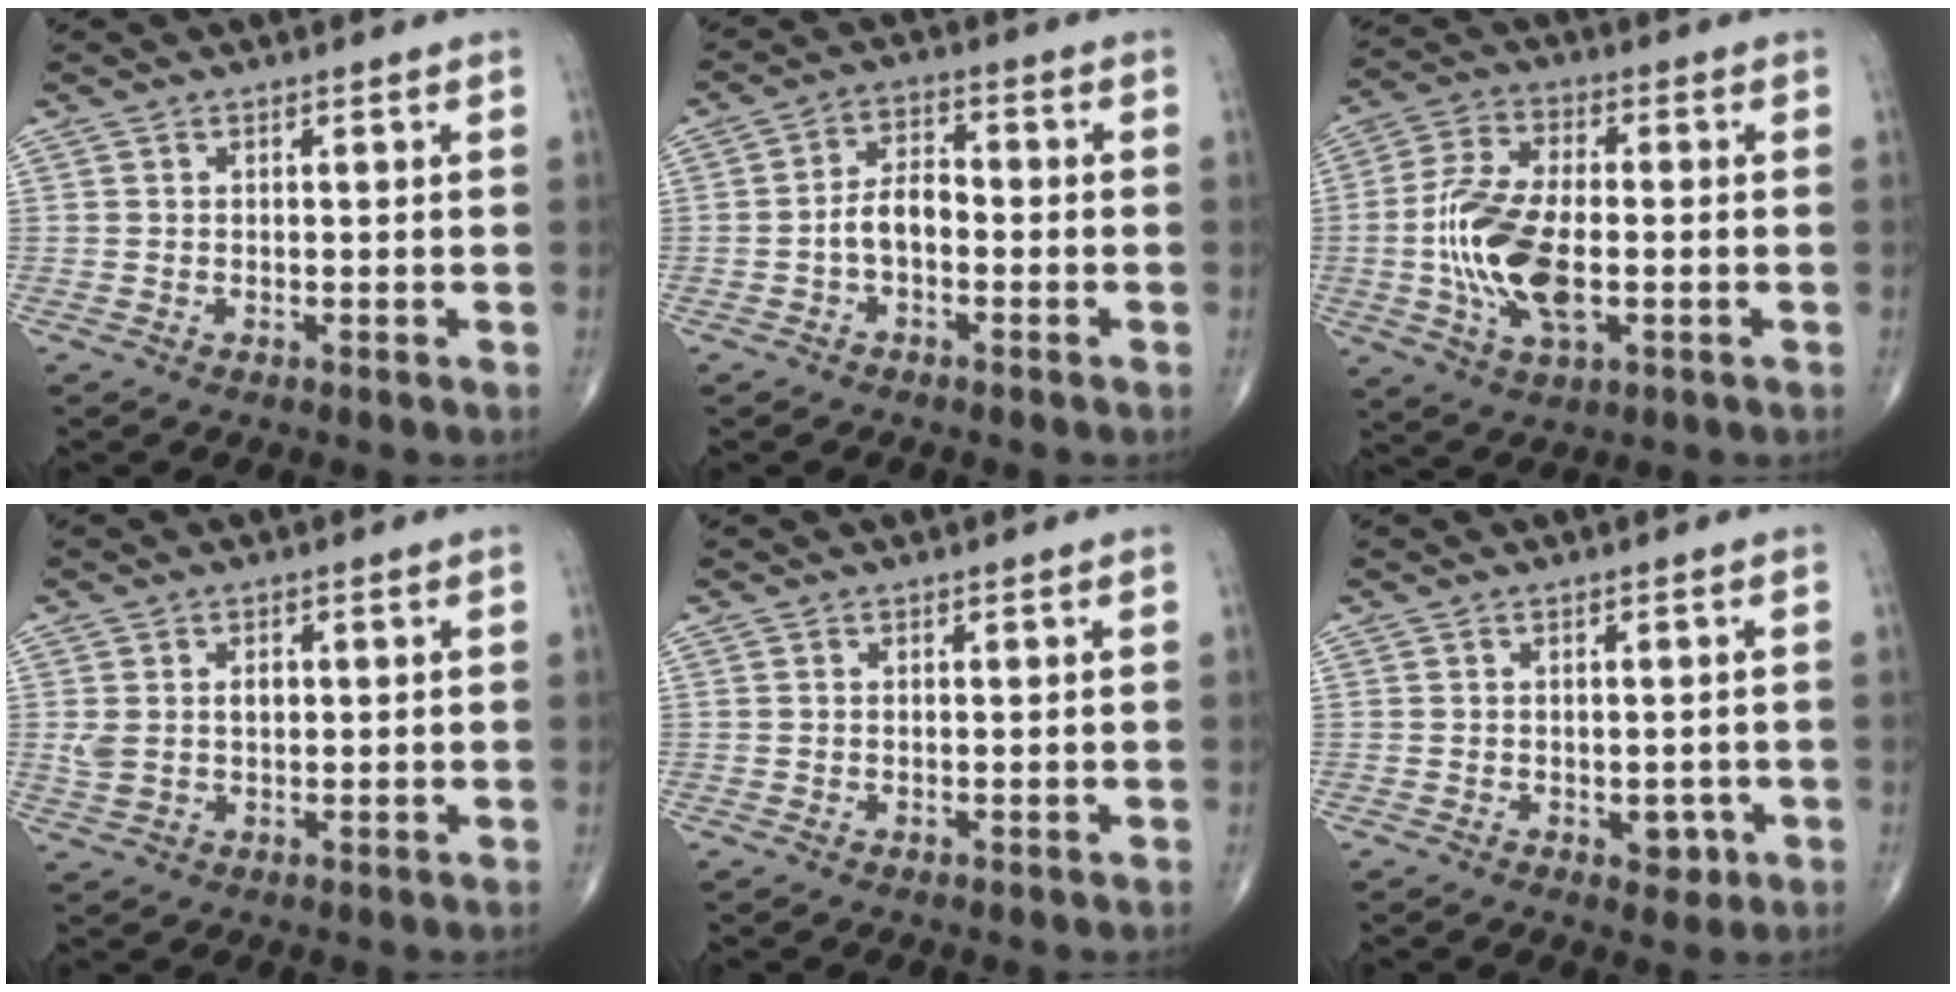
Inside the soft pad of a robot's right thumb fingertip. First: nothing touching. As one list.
[{"total": 5.6, "force": [-1.5, 3.3, 4.2], "torque": [-0.067, 0.028, -0.036]}, {"total": 15.1, "force": [-2.3, 7.3, 13.0], "torque": [-0.267, 0.007, -0.042]}, {"total": 4.5, "force": [0.6, 3.0, 3.3], "torque": [-0.064, 0.007, 0.016]}, {"total": 0.0}, {"total": 3.4, "force": [-1.2, 2.1, 2.4], "torque": [-0.013, 0.005, -0.013]}]